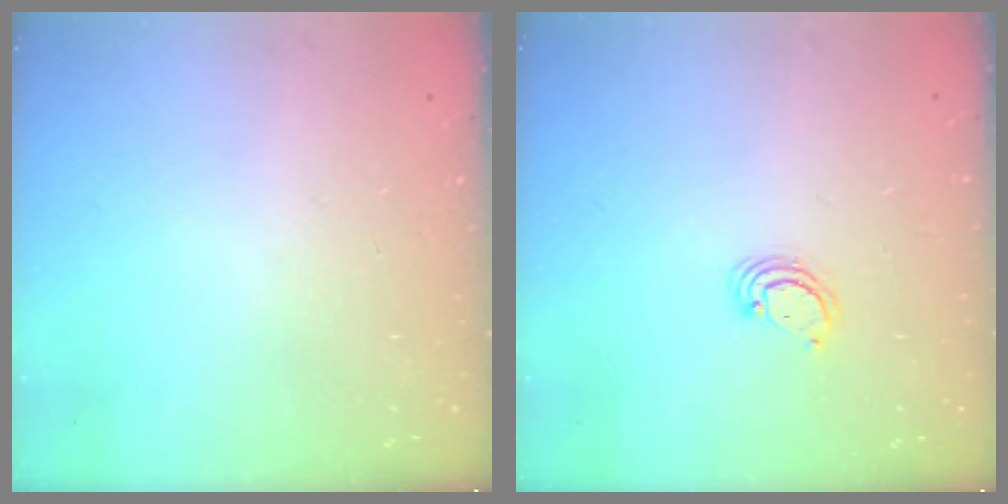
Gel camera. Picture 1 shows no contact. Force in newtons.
{"total": 2.7, "press": 2.7, "slide": 0.2}